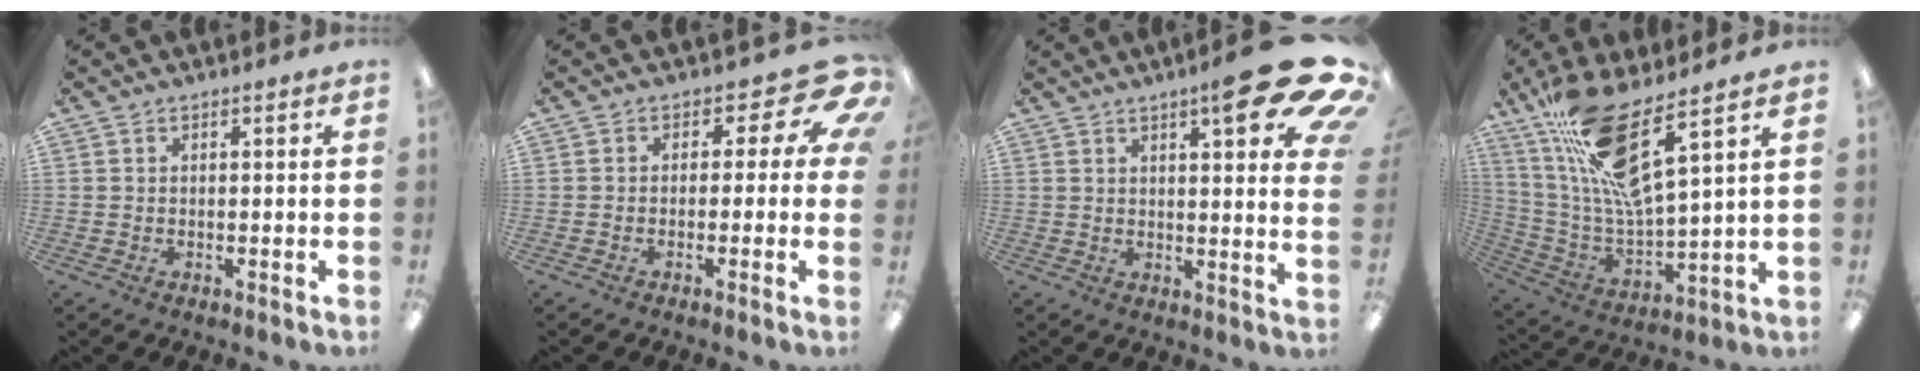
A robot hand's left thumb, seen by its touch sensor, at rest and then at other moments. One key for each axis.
{"total": 8.3, "fx": 3.2, "fy": 4.6, "fz": 6.1, "tx": -0.076, "ty": -0.022, "tz": 0.055}
{"total": 15.0, "fx": 8.0, "fy": 3.7, "fz": 12.2, "tx": -0.152, "ty": -0.049, "tz": 0.118}
{"total": 17.0, "fx": 10.9, "fy": 3.3, "fz": 12.5, "tx": -0.254, "ty": -0.062, "tz": 0.184}